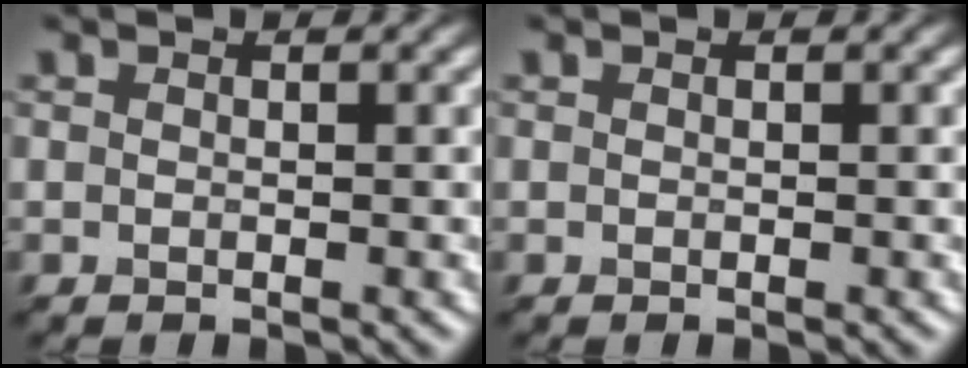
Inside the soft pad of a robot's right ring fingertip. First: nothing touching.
{"total": 0.0}